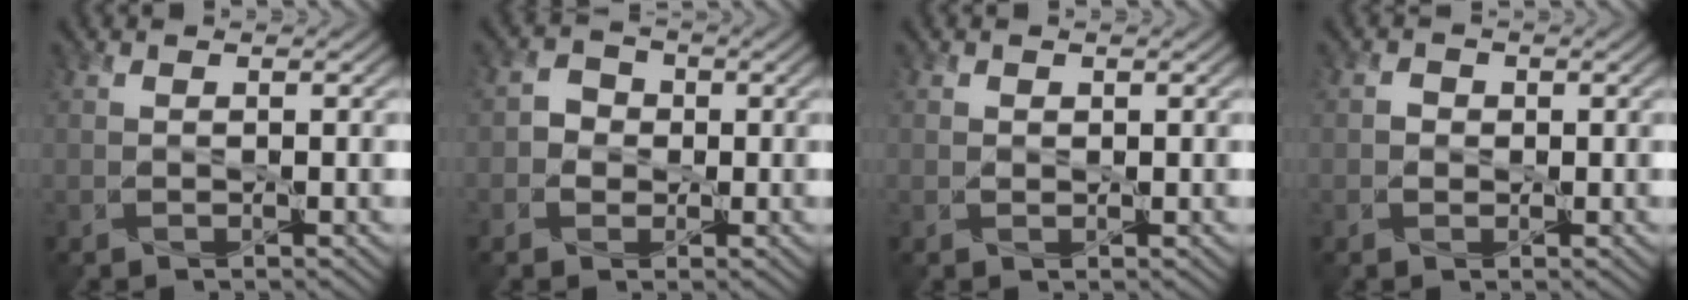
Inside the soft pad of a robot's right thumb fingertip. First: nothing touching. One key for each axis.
{"total": 2.6, "fx": -0.4, "fy": 2.4, "fz": 0.8, "tx": -0.012, "ty": 0.001, "tz": -0.011}
{"total": 0.6, "fx": 0.3, "fy": 0.6, "fz": 0.1, "tx": -0.003, "ty": -0.005, "tz": 0.004}
{"total": 1.2, "fx": -0.1, "fy": 1.1, "fz": 0.3, "tx": -0.005, "ty": -0.002, "tz": -0.004}